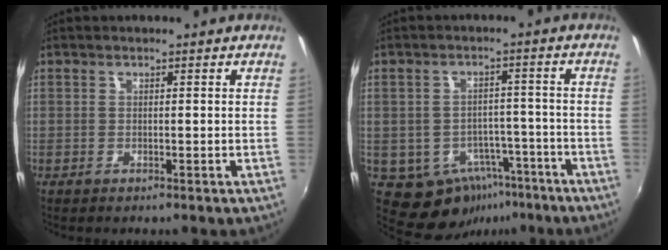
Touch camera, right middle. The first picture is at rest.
{"total": 9.9, "force": [-5.5, 7.5, 3.5], "torque": [-0.066, 0.019, -0.051]}